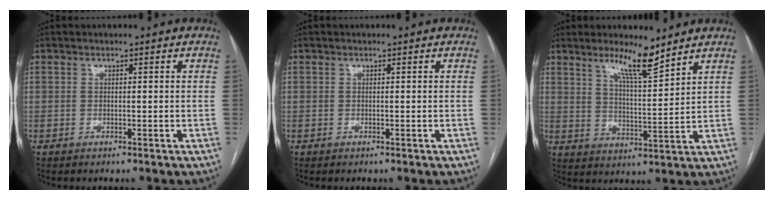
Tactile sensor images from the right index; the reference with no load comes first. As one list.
[{"total": 0.0}, {"total": 7.6, "force": [5.9, 0.2, 4.9], "torque": [-0.086, -0.014, 0.104]}]